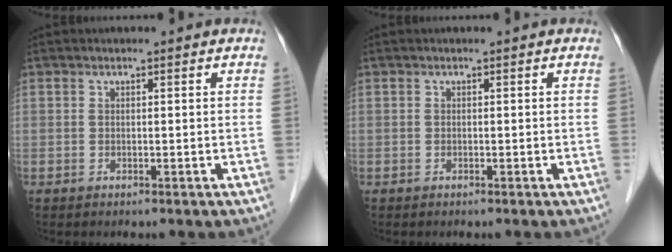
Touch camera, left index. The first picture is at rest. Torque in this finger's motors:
{"motor_torque": [0.00, 0.00, -0.01, 0.00]}